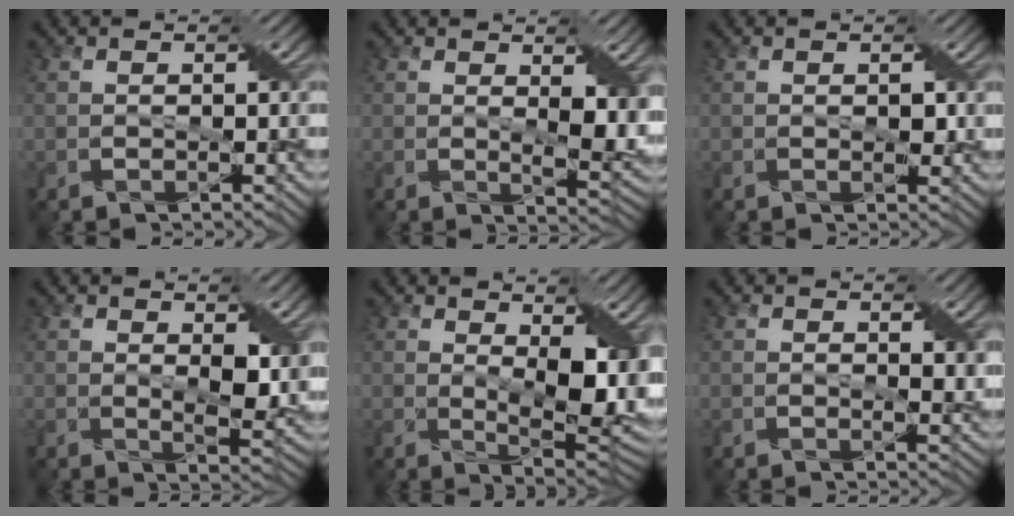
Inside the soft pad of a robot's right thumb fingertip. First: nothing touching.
{"total": 5.7, "force": [1.2, 2.5, 5.0], "torque": [-0.086, -0.012, 0.027]}
{"total": 1.3, "force": [0.2, 0.7, 1.1], "torque": [-0.016, -0.002, 0.005]}
{"total": 4.8, "force": [1.2, 2.1, 4.2], "torque": [-0.073, -0.009, 0.027]}
{"total": 10.5, "force": [1.8, 4.6, 9.2], "torque": [-0.149, -0.008, 0.042]}
{"total": 2.0, "force": [0.8, 0.6, 1.7], "torque": [-0.029, -0.005, 0.017]}